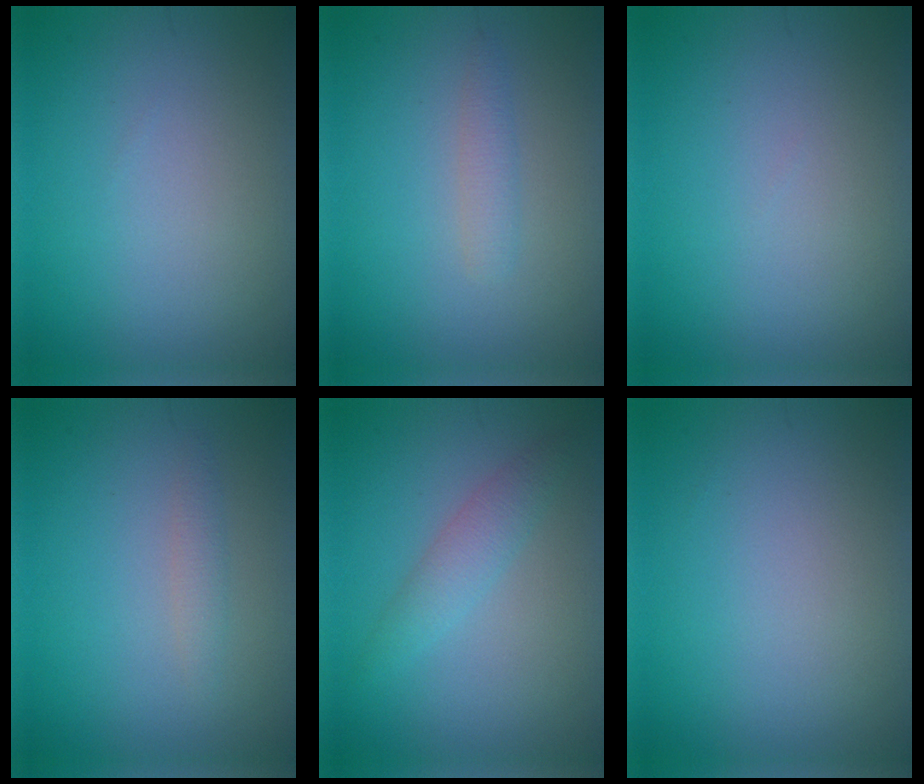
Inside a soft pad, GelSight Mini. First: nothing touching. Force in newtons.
{"total": 1.4, "press": 1.4, "slide": 0.1}
{"total": 0.0}
{"total": 1.1, "press": 1.1, "slide": 0.1}
{"total": 2.2, "press": 2.2, "slide": 0.1}
{"total": 0.0}